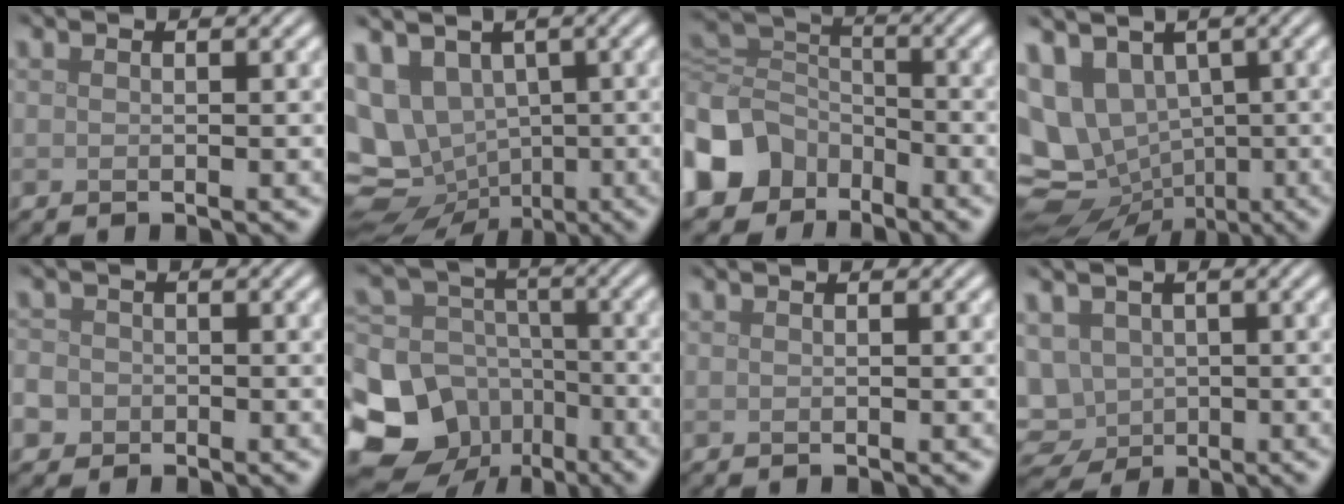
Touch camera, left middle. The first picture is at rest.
{"total": 11.8, "force": [-0.3, 10.4, 5.6], "torque": [-0.134, -0.004, 0.002]}
{"total": 7.1, "force": [-3.7, 5.4, 2.7], "torque": [-0.059, -0.004, -0.085]}
{"total": 11.0, "force": [1.2, 9.1, 6.0], "torque": [-0.129, -0.012, 0.040]}
{"total": 4.3, "force": [-2.0, 3.6, 1.1], "torque": [-0.015, -0.003, -0.053]}
{"total": 15.1, "force": [-8.3, 11.7, 4.9], "torque": [-0.137, -0.029, -0.133]}
{"total": 0.0}
{"total": 6.6, "force": [-1.0, 5.8, 2.9], "torque": [-0.071, -0.005, -0.021]}